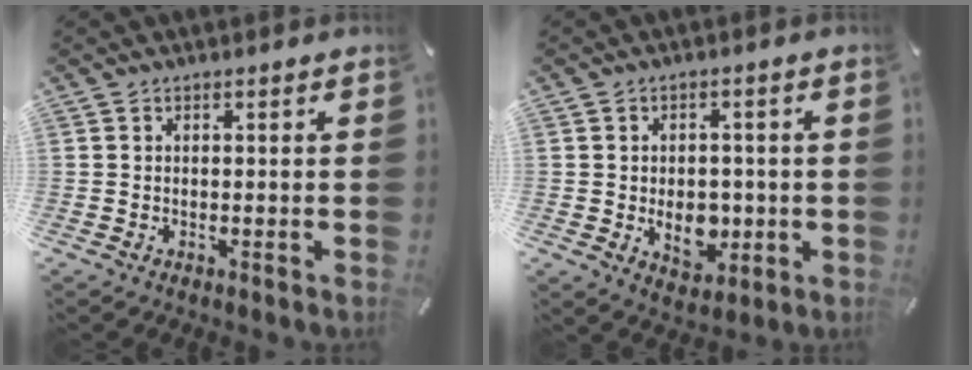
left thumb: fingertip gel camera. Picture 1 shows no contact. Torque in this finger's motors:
{"motor_torque": [0.57, 2.17, 0.16, -0.03, 0.08]}